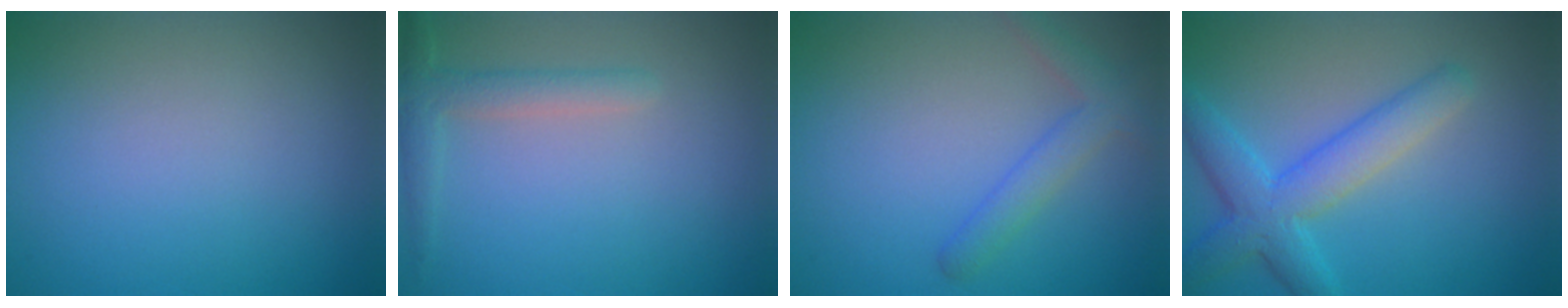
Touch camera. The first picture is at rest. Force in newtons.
{"total": 2.3, "press": 2.3, "slide": 0.2}
{"total": 2.3, "press": 2.3, "slide": 0.2}
{"total": 5.2, "press": 5.2, "slide": 0.1}